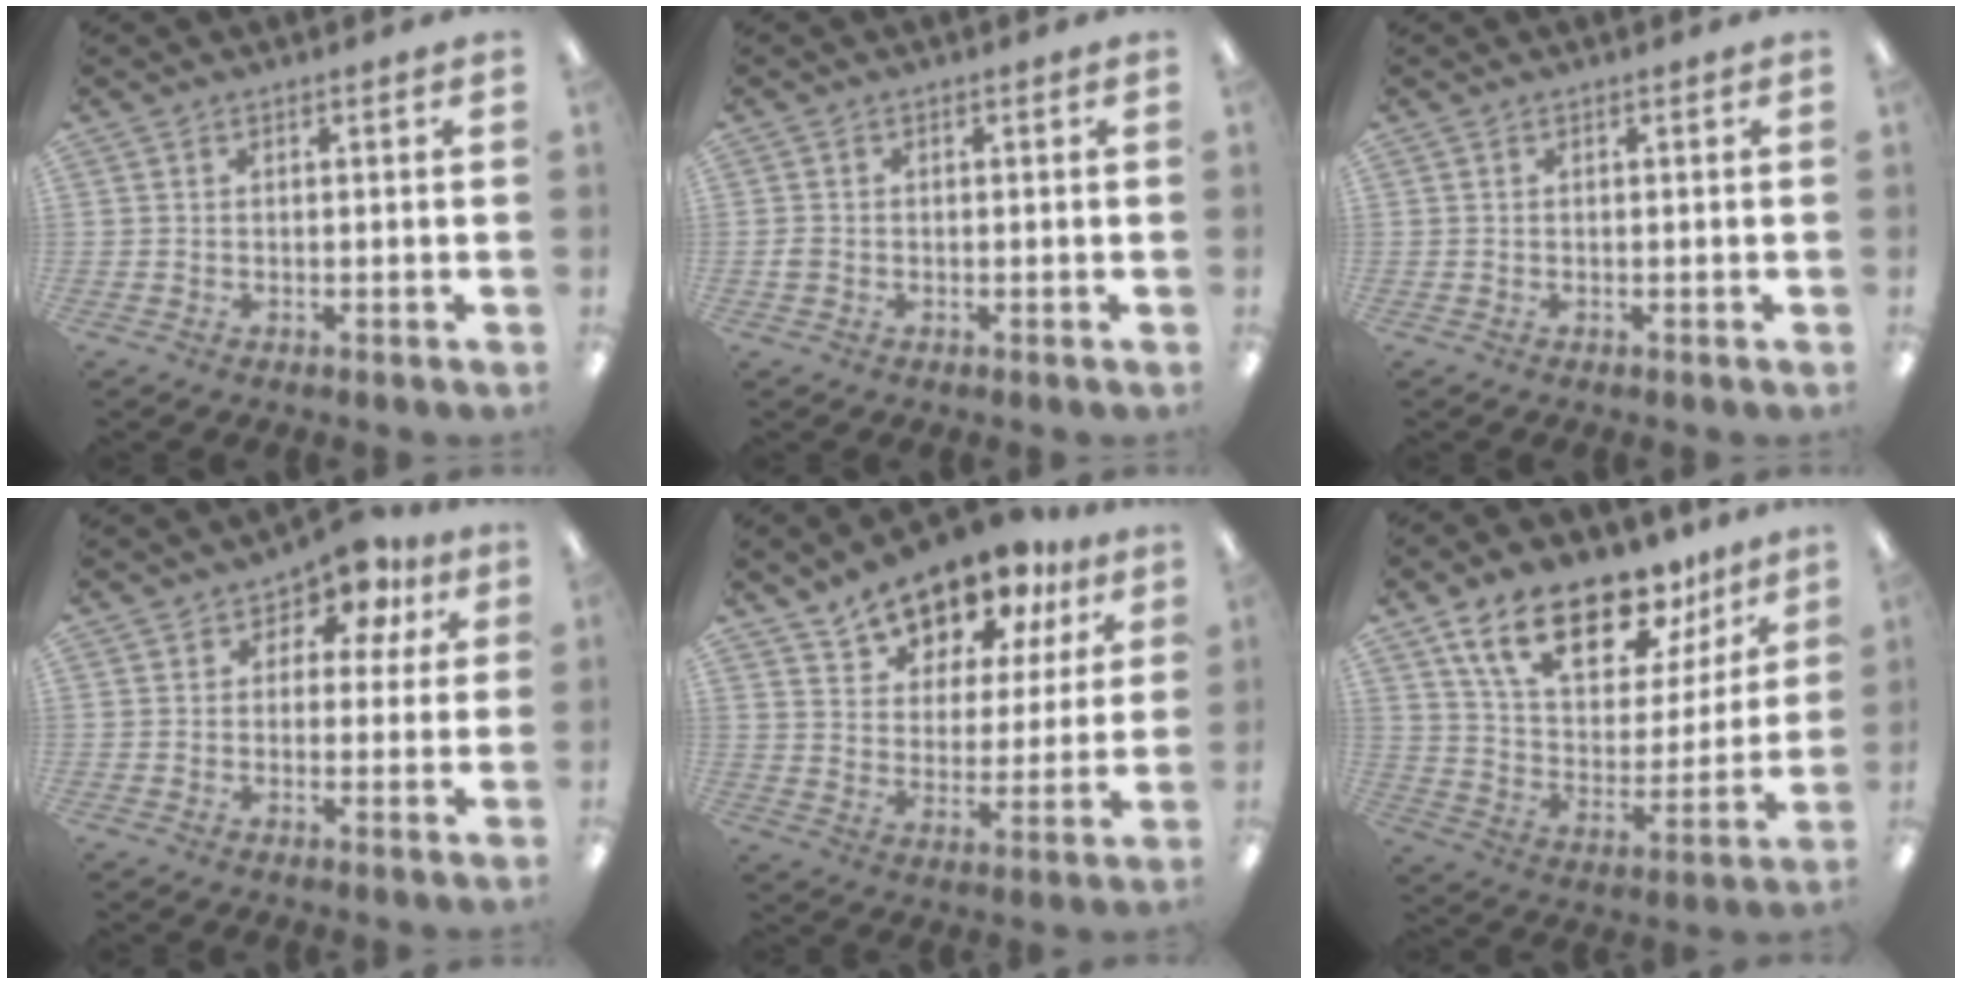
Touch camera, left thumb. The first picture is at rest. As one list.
[{"total": 1.6, "force": [-0.4, 1.3, 0.8], "torque": [-0.014, 0.004, -0.008]}, {"total": 0.0}, {"total": 7.1, "force": [4.0, 4.7, 3.5], "torque": [-0.050, -0.020, 0.068]}, {"total": 13.5, "force": [11.6, 5.9, 3.3], "torque": [-0.059, -0.088, 0.213]}, {"total": 19.7, "force": [13.6, 9.3, 10.9], "torque": [-0.190, -0.077, 0.240]}]